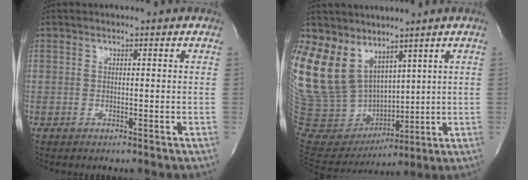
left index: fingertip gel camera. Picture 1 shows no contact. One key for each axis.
{"total": 25.0, "fx": 13.6, "fy": 17.4, "fz": 11.7, "tx": -0.344, "ty": 0.053, "tz": 0.291}